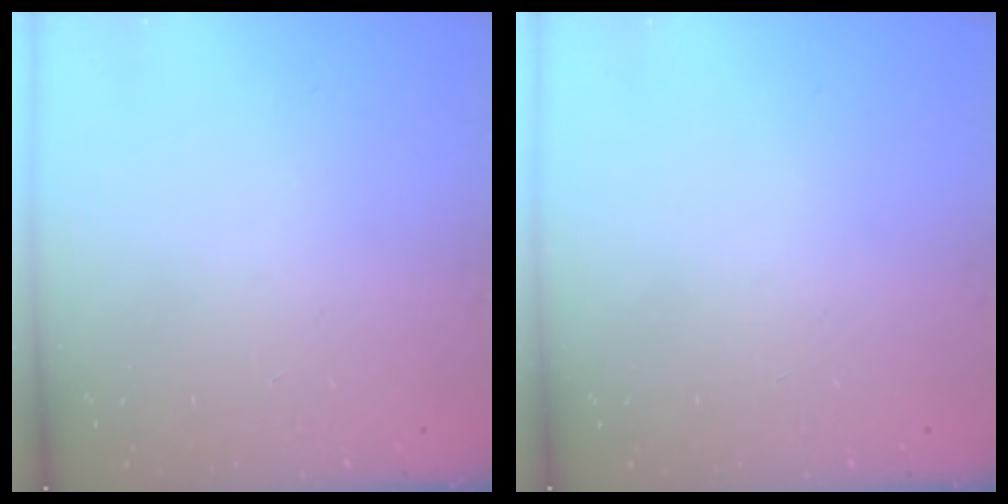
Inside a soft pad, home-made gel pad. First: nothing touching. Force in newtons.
{"total": 0.0}